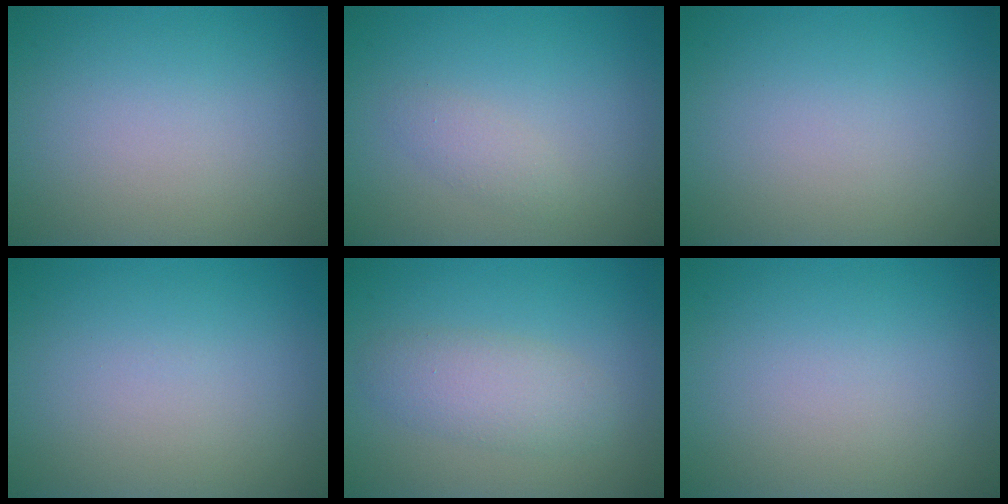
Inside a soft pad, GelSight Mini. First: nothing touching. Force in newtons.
{"total": 1.2, "press": 1.2, "slide": 0.1}
{"total": 0.0}
{"total": 0.0}
{"total": 3.2, "press": 3.2, "slide": 0.2}
{"total": 0.0}